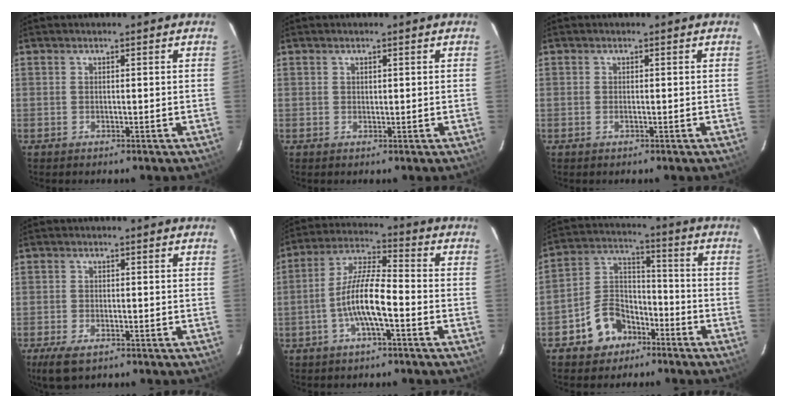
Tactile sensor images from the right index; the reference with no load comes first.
{"total": 0.5, "force": [0.3, 0.4, 0.2], "torque": [-0.003, 0.003, 0.005]}
{"total": 0.8, "force": [-0.3, 0.0, 0.7], "torque": [-0.015, 0.001, -0.006]}
{"total": 5.0, "force": [-3.1, 2.2, 3.2], "torque": [-0.076, -0.015, -0.057]}
{"total": 9.8, "force": [-3.4, 1.8, 9.0], "torque": [-0.187, 0.008, -0.067]}
{"total": 10.0, "force": [-6.0, 7.0, 3.9], "torque": [-0.086, 0.041, -0.094]}